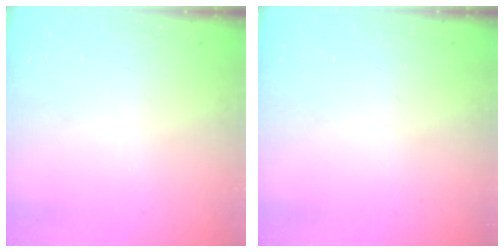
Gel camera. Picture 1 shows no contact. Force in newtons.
{"total": 0.0}